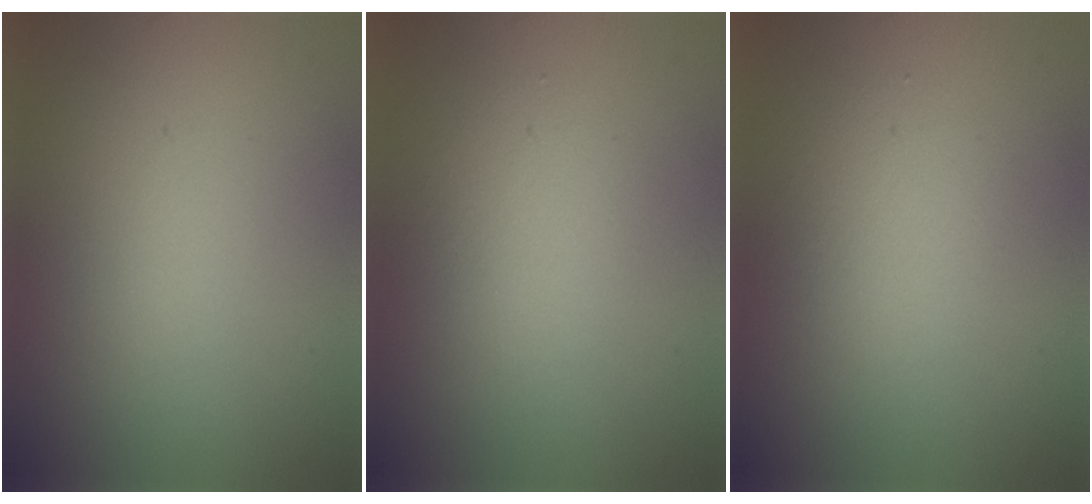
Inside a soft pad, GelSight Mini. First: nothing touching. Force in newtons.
{"total": 2.2, "press": 2.2, "slide": 0.2}
{"total": 2.2, "press": 2.2, "slide": 0.2}